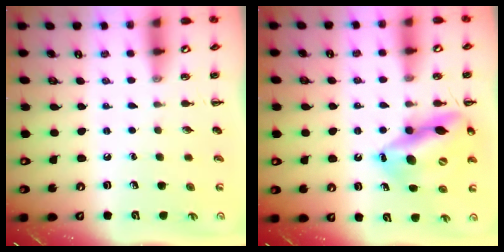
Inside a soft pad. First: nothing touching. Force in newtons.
{"total": 17.5, "press": 17.1, "slide": 4.0}